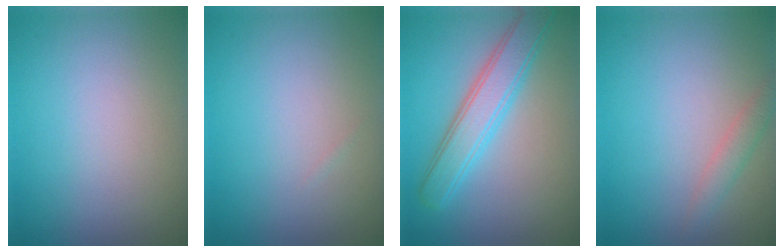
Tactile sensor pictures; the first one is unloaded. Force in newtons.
{"total": 0.0}
{"total": 4.5, "press": 4.5, "slide": 0.1}
{"total": 1.5, "press": 1.5, "slide": 0.1}